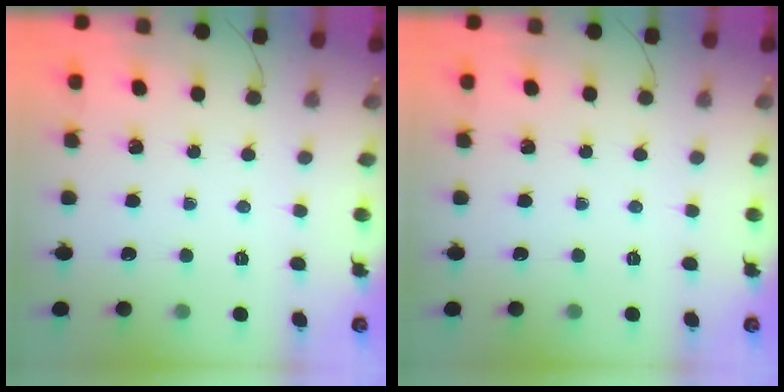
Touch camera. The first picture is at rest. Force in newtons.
{"total": 0.0}